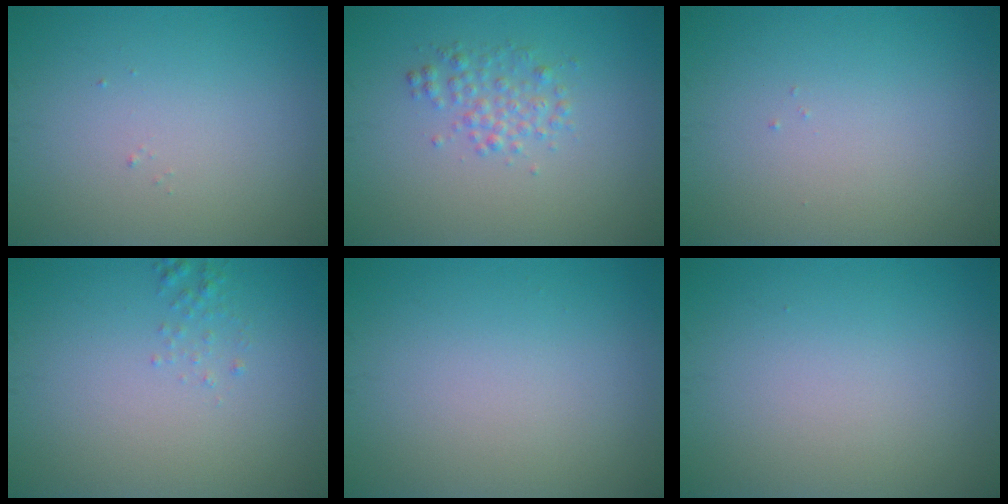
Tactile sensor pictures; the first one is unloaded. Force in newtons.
{"total": 2.0, "press": 2.0, "slide": 0.1}
{"total": 0.0}
{"total": 0.8, "press": 0.8, "slide": 0.1}
{"total": 0.0}
{"total": 0.0}